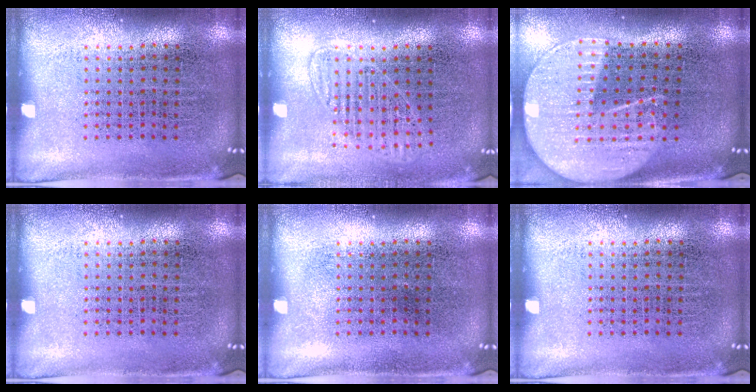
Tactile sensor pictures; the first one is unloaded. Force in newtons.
{"total": 1.2, "press": 1.1, "slide": 0.5}
{"total": 2.3, "press": 2.0, "slide": 1.1}
{"total": 0.0}
{"total": 0.0}
{"total": 0.0}